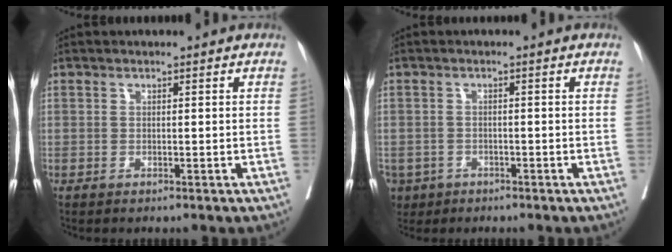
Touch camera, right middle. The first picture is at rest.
{"total": 4.2, "force": [-2.6, 3.2, 0.9], "torque": [-0.016, 0.003, -0.041]}